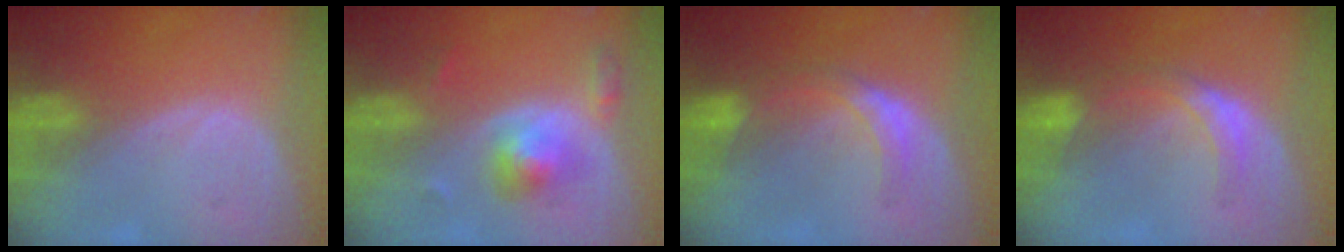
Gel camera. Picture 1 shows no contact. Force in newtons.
{"total": 5.1, "press": 5.0, "slide": 1.1}
{"total": 5.9, "press": 5.2, "slide": 2.8}
{"total": 5.9, "press": 5.2, "slide": 2.8}